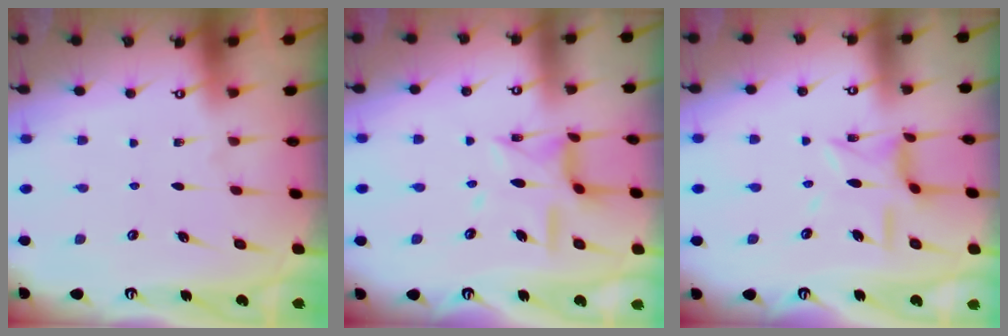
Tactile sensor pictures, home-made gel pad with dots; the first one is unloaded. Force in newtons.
{"total": 10.7, "press": 10.7, "slide": 0.7}
{"total": 8.8, "press": 8.7, "slide": 0.8}